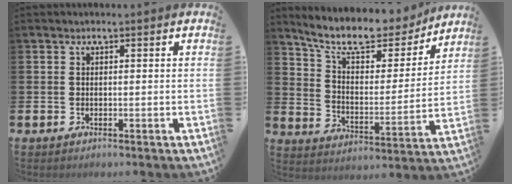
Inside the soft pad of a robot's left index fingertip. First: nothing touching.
{"total": 10.3, "force": [9.0, 3.2, 3.9], "torque": [-0.107, -0.061, 0.156]}